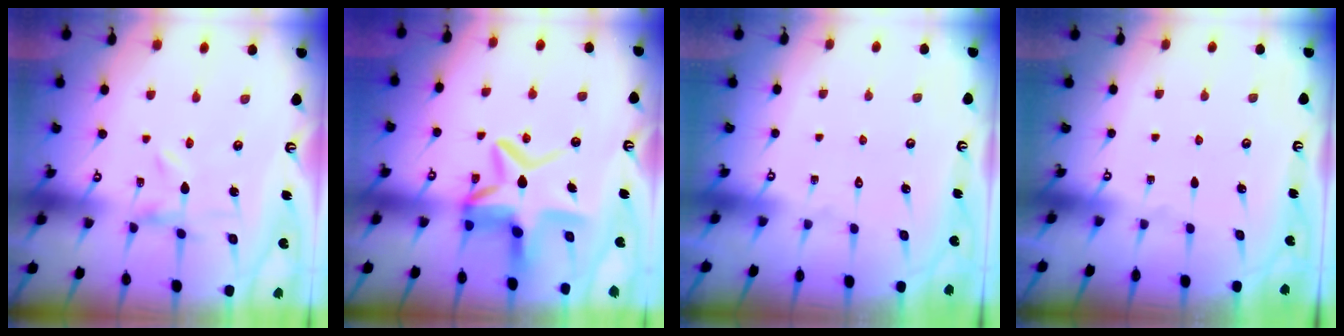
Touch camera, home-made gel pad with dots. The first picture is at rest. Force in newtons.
{"total": 12.5, "press": 12.4, "slide": 1.9}
{"total": 1.7, "press": 1.7, "slide": 0.1}
{"total": 0.0}